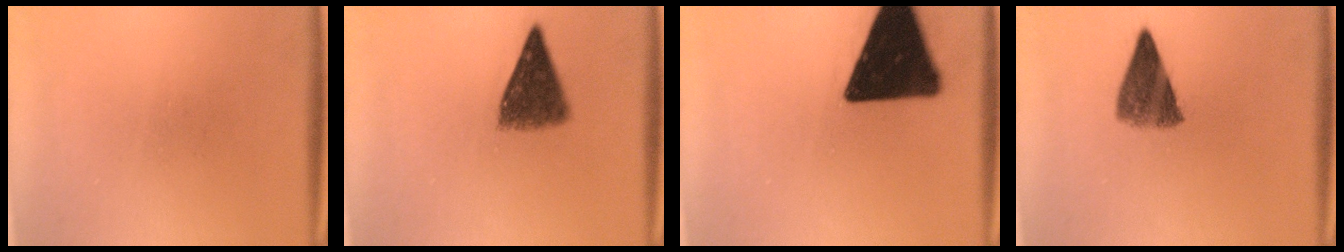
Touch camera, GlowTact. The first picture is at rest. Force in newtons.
{"total": 7.7}
{"total": 20.1}
{"total": 6.8}